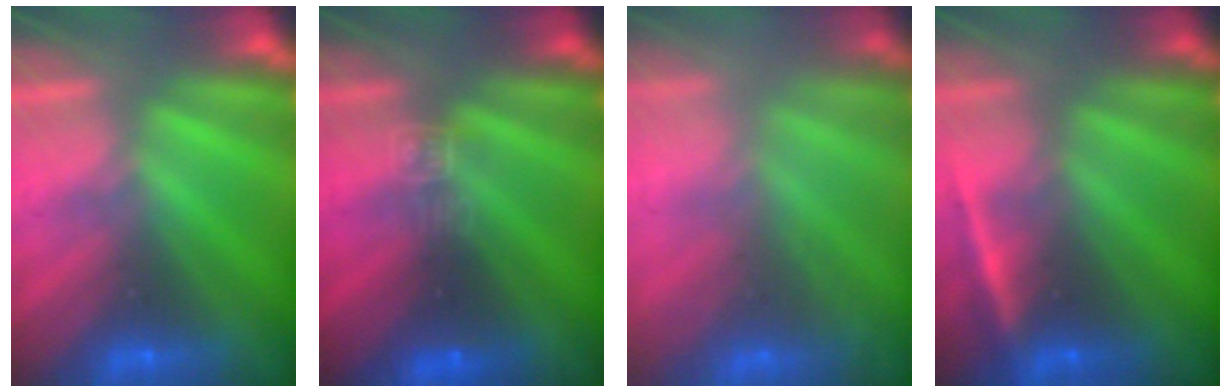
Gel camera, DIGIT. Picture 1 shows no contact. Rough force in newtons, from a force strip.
{"total": 2.9}
{"total": 7.6}
{"total": 4.5}